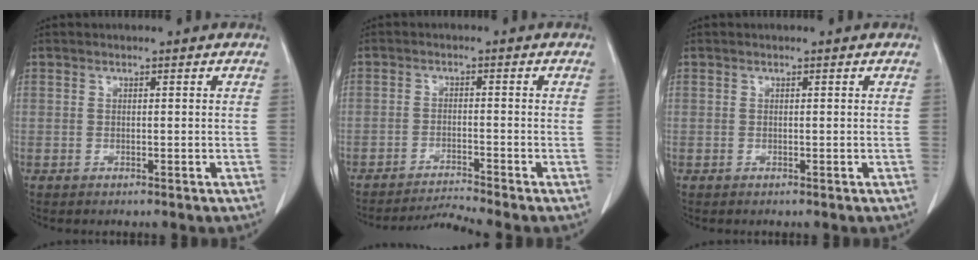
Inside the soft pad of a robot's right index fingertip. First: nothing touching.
{"total": 4.0, "force": [-3.4, -2.0, -0.2], "torque": [-0.005, -0.013, -0.059]}
{"total": 0.0}